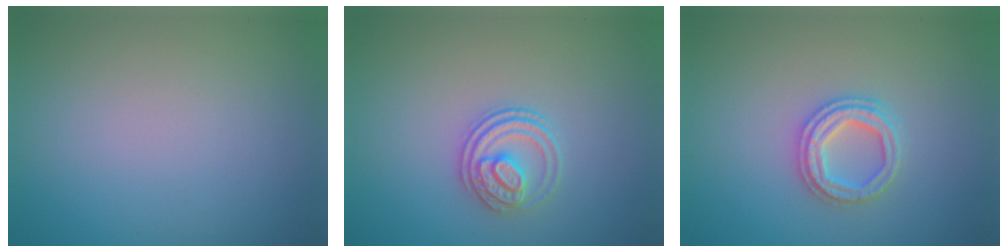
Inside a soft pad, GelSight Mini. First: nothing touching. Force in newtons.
{"total": 2.8, "press": 2.6, "slide": 1.2}
{"total": 3.3, "press": 3.2, "slide": 0.6}